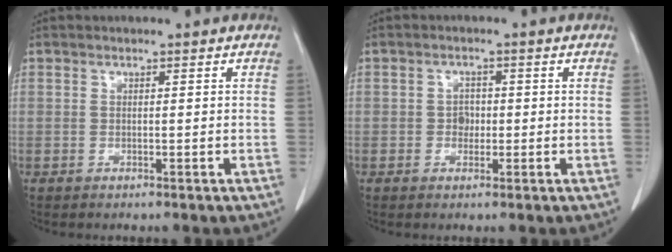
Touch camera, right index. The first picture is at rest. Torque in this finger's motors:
{"motor_torque": [0.26, -0.24, 0.00, 0.00]}